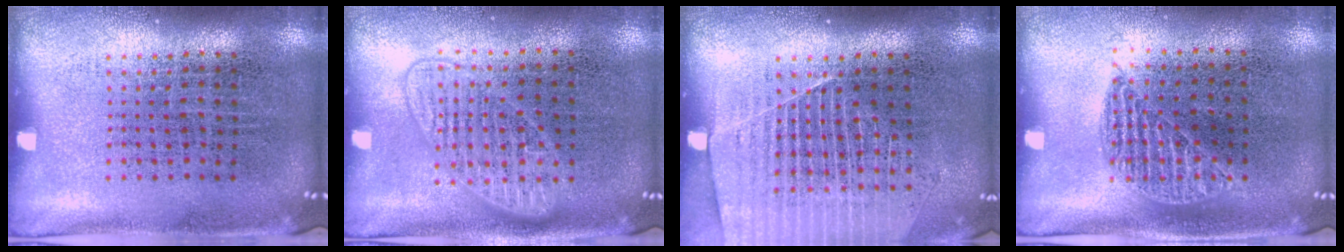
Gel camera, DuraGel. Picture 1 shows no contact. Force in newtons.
{"total": 1.5, "press": 1.4, "slide": 0.2}
{"total": 1.5, "press": 1.4, "slide": 0.5}
{"total": 0.8, "press": 0.6, "slide": 0.5}